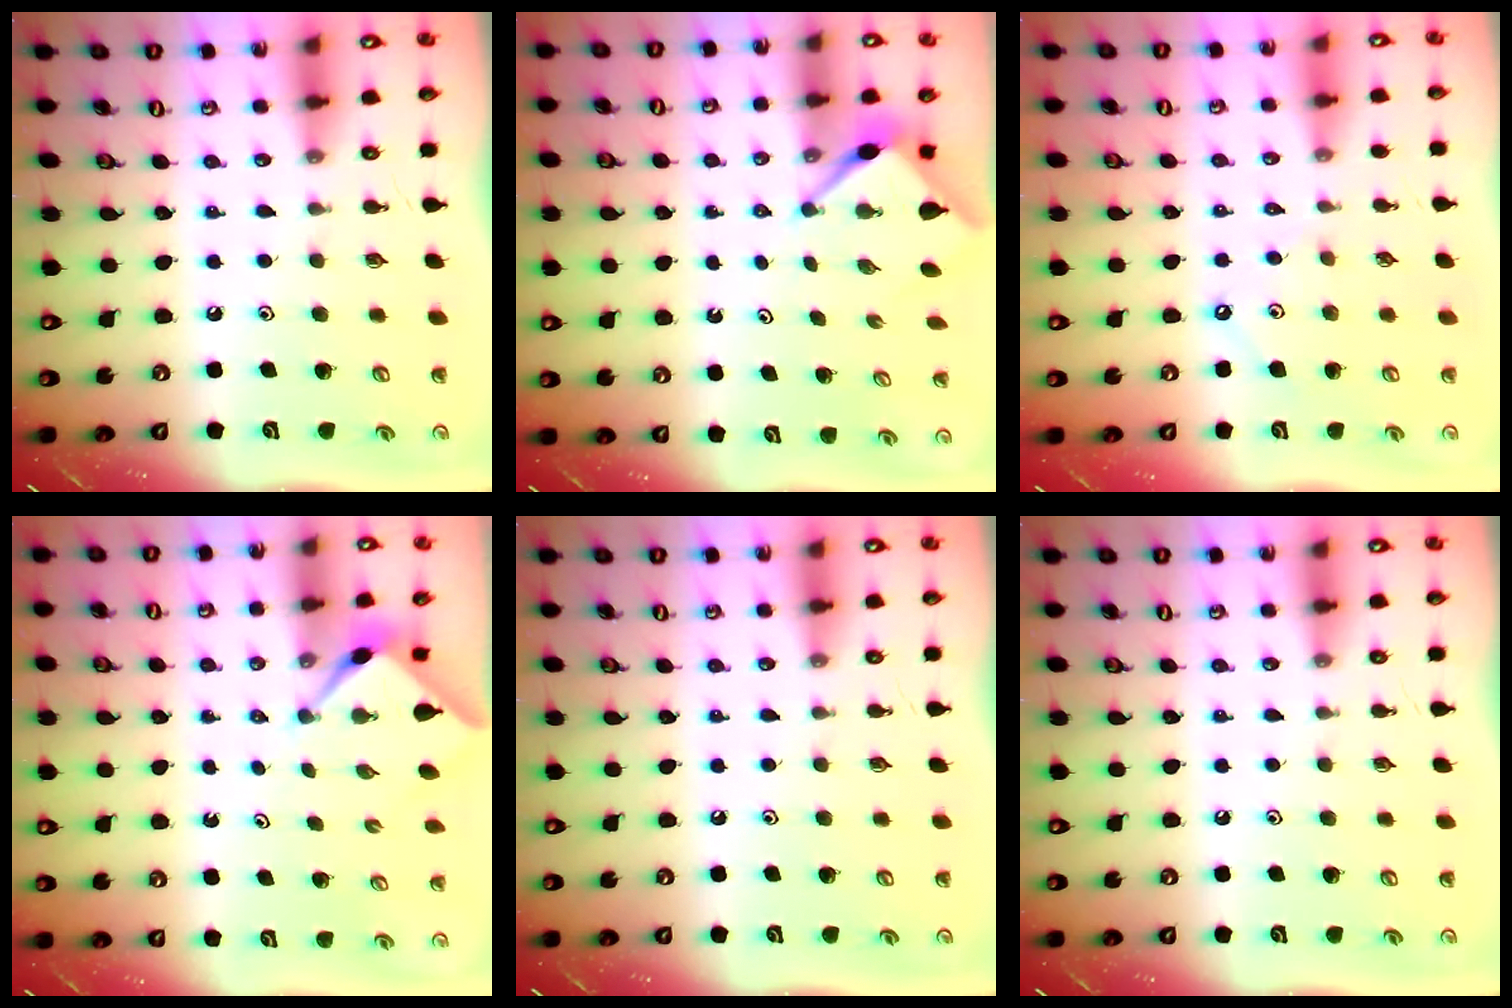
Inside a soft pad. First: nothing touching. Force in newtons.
{"total": 2.9, "press": 2.9, "slide": 0.3}
{"total": 2.9, "press": 2.9, "slide": 0.5}
{"total": 2.3, "press": 2.3, "slide": 0.1}
{"total": 0.0}
{"total": 0.0}